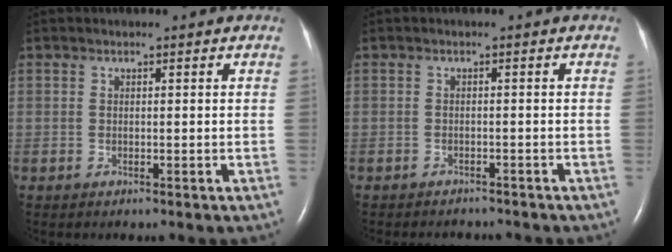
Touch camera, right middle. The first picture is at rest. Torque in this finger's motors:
{"motor_torque": [0.06, -0.11, 0.01, 0.00]}